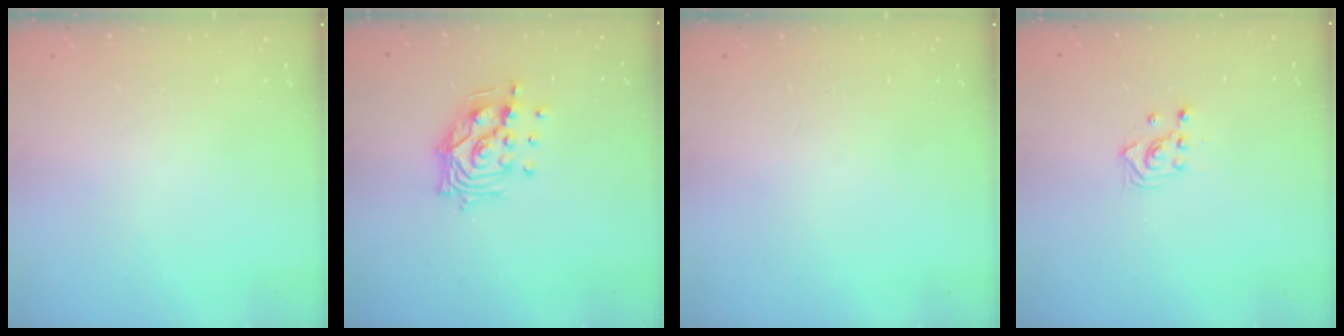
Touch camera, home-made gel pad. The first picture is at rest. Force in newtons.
{"total": 12.8, "press": 12.7, "slide": 1.6}
{"total": 0.0}
{"total": 2.3, "press": 2.3, "slide": 0.3}